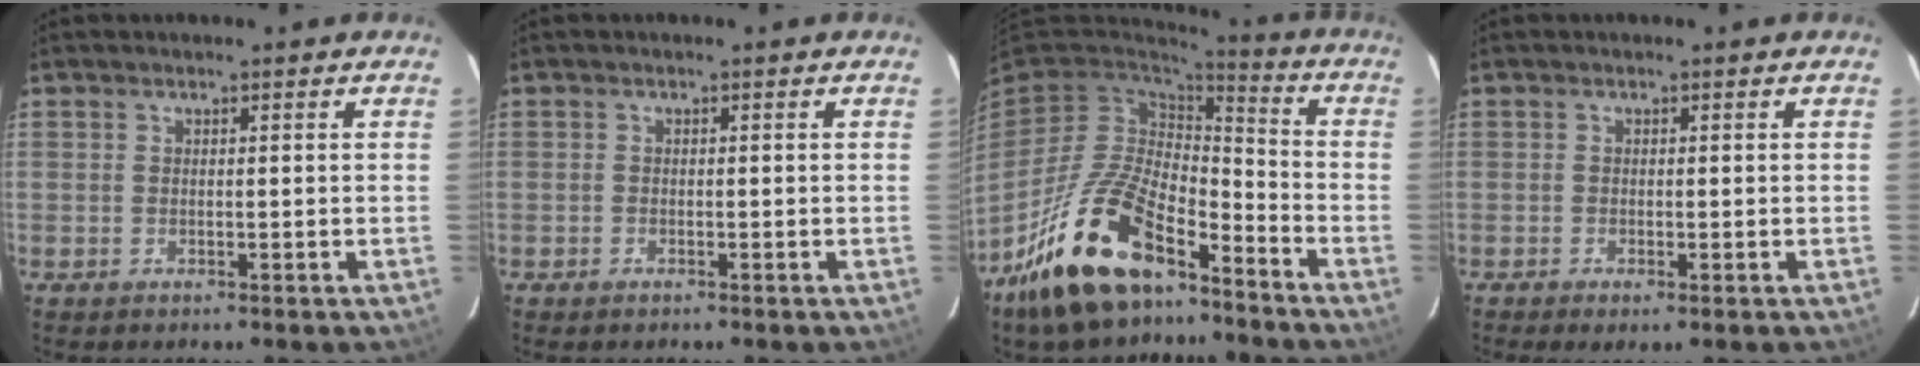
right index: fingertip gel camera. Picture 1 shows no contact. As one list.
[{"total": 0.7, "force": [-0.6, 0.4, 0.2], "torque": [-0.005, 0.000, -0.012]}, {"total": 20.4, "force": [-13.5, 8.6, 12.8], "torque": [-0.266, -0.018, -0.243]}, {"total": 1.7, "force": [-0.9, 0.3, 1.4], "torque": [-0.029, -0.007, -0.014]}]